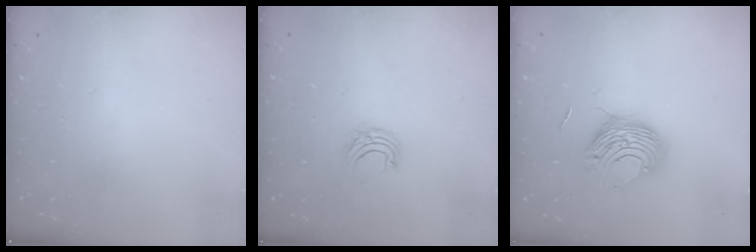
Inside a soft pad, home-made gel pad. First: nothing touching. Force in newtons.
{"total": 5.6, "press": 5.6, "slide": 0.6}
{"total": 9.9, "press": 9.9, "slide": 0.7}